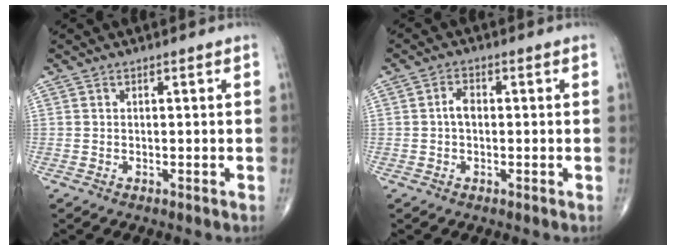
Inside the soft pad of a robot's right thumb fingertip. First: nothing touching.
{"total": 2.6, "force": [-0.1, 1.7, 2.0], "torque": [-0.031, 0.009, -0.007]}